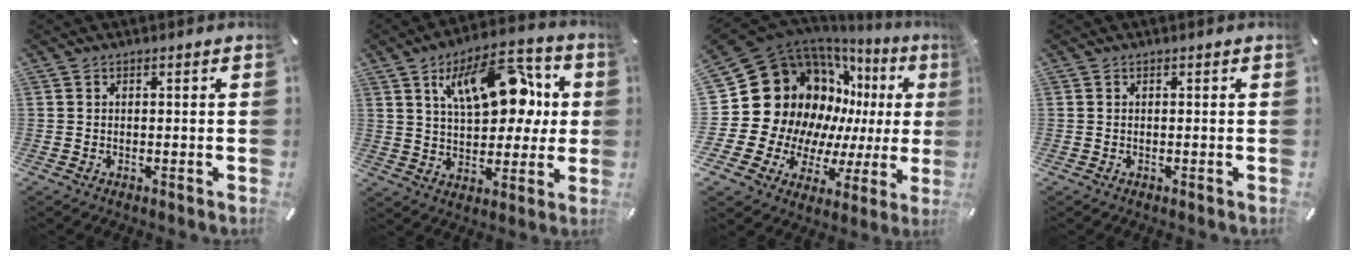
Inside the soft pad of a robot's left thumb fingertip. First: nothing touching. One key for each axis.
{"total": 18.2, "fx": 6.6, "fy": 10.7, "fz": 13.1, "tx": -0.207, "ty": -0.010, "tz": 0.113}
{"total": 24.2, "fx": 5.2, "fy": 19.3, "fz": 13.6, "tx": -0.228, "ty": -0.080, "tz": 0.145}
{"total": 0.0}